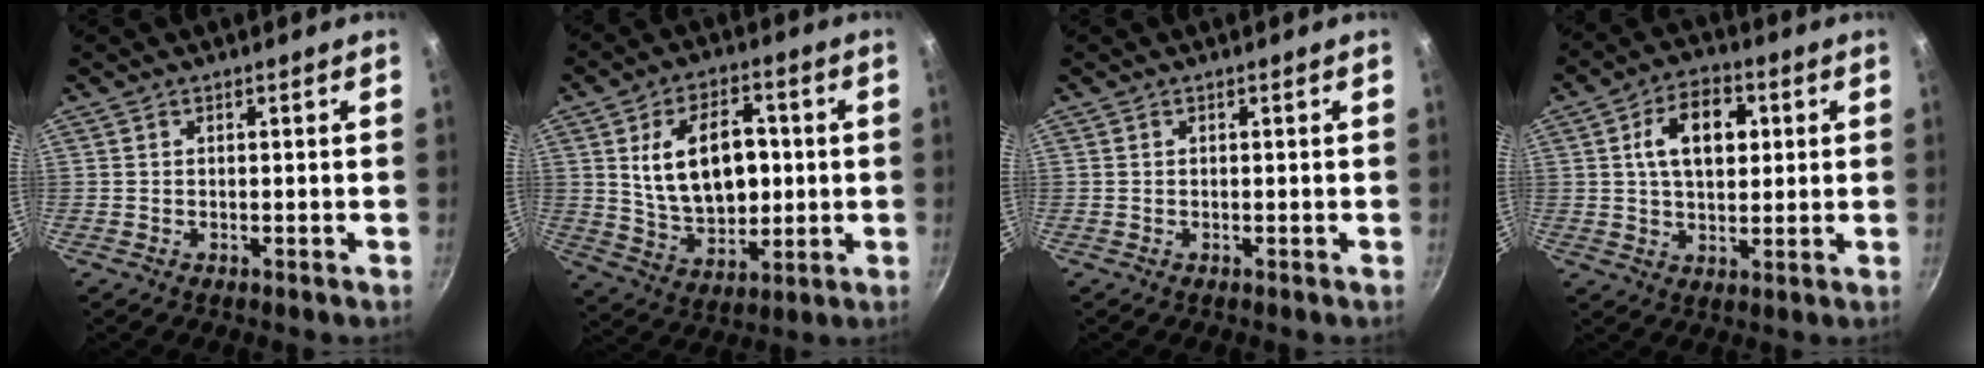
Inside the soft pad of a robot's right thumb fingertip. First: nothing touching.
{"total": 16.2, "force": [2.0, 10.4, 12.3], "torque": [-0.172, -0.002, 0.044]}
{"total": 0.0}
{"total": 11.3, "force": [2.6, 7.1, 8.4], "torque": [-0.115, 0.007, 0.035]}